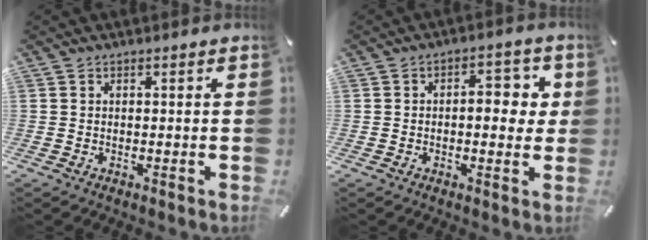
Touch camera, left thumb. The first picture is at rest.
{"total": 7.5, "force": [0.7, 4.1, 6.2], "torque": [-0.071, -0.002, 0.000]}